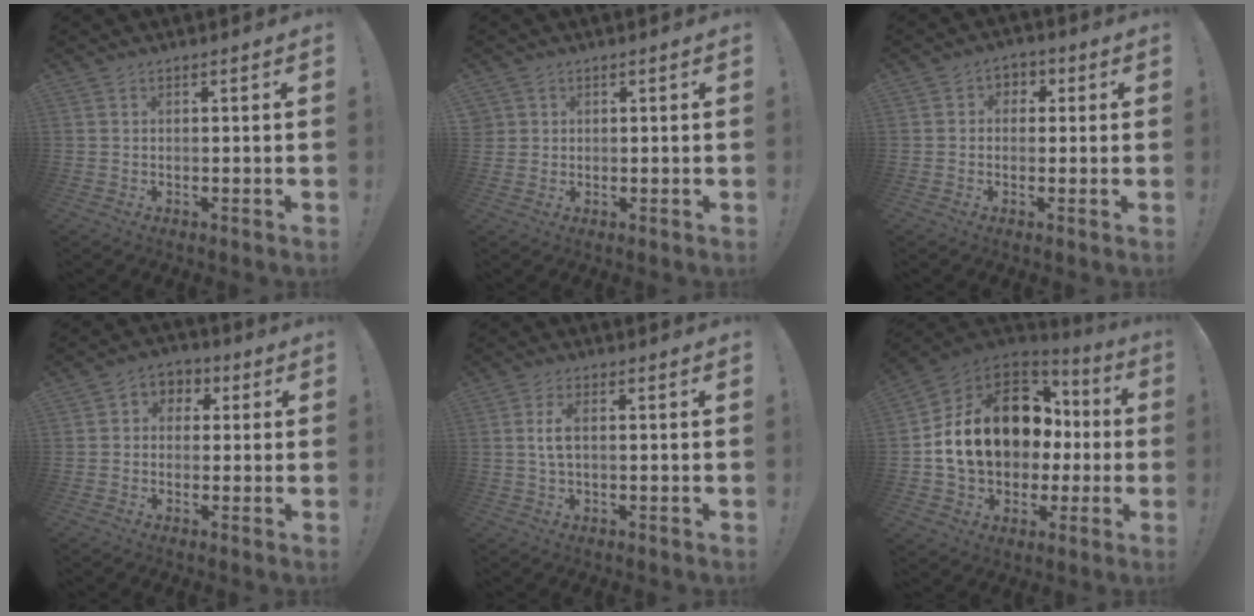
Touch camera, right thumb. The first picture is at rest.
{"total": 2.0, "force": [1.0, 1.8, 0.2], "torque": [-0.005, -0.002, 0.020]}
{"total": 3.7, "force": [-0.7, 3.4, 1.4], "torque": [-0.013, 0.011, -0.014]}
{"total": 4.9, "force": [-0.9, 4.5, 1.8], "torque": [-0.020, 0.016, -0.016]}
{"total": 4.3, "force": [0.3, 1.9, 3.8], "torque": [-0.076, 0.003, 0.002]}
{"total": 20.4, "force": [3.5, 14.8, 13.5], "torque": [-0.219, 0.004, 0.095]}